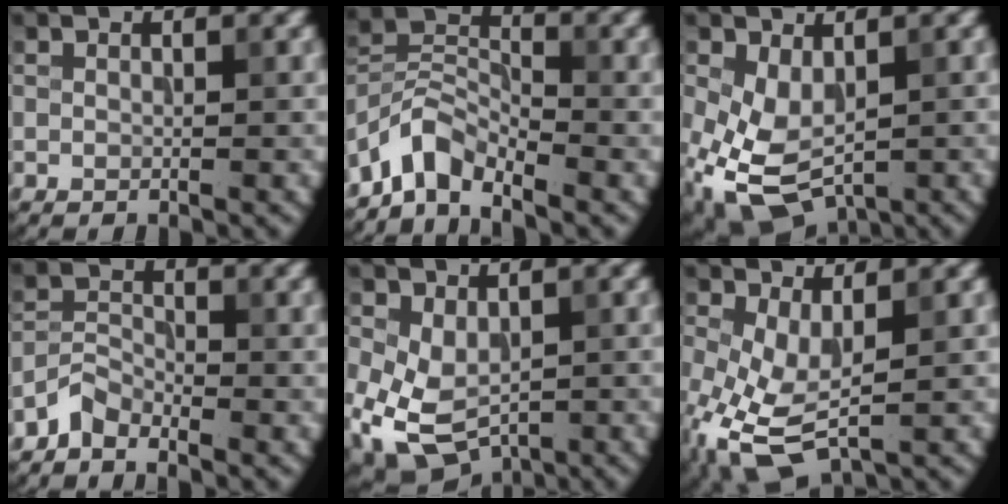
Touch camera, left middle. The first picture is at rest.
{"total": 4.3, "force": [-3.9, 1.3, 1.2], "torque": [-0.020, 0.006, -0.080]}
{"total": 6.2, "force": [-2.2, 3.6, 4.6], "torque": [-0.119, -0.009, -0.027]}
{"total": 2.4, "force": [-2.4, 0.4, 0.0], "torque": [-0.004, 0.005, -0.049]}
{"total": 6.3, "force": [-2.3, 3.7, 4.5], "torque": [-0.107, -0.020, -0.023]}
{"total": 5.4, "force": [-1.9, 2.4, 4.4], "torque": [-0.121, -0.012, -0.029]}